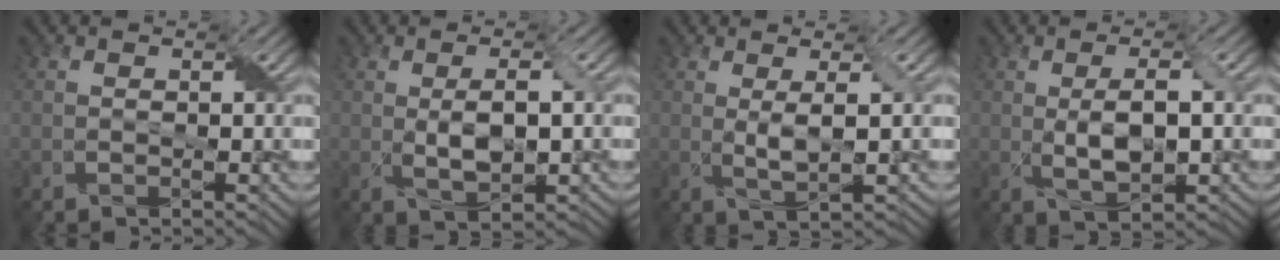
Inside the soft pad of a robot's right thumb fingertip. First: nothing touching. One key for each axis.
{"total": 4.5, "fx": 0.1, "fy": 1.7, "fz": 4.1, "tx": -0.081, "ty": -0.003, "tz": 0.006}
{"total": 3.5, "fx": 0.6, "fy": 0.5, "fz": 3.4, "tx": -0.076, "ty": 0.003, "tz": 0.014}
{"total": 5.2, "fx": 0.0, "fy": 2.0, "fz": 4.7, "tx": -0.093, "ty": -0.003, "tz": 0.005}